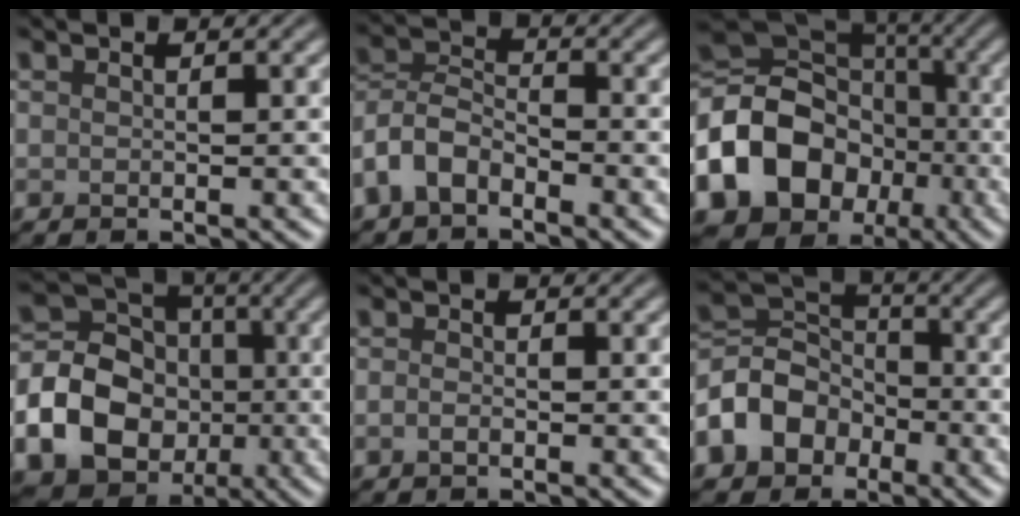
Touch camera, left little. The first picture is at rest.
{"total": 4.4, "force": [-2.7, 2.5, 2.5], "torque": [-0.054, 0.007, -0.065]}
{"total": 16.5, "force": [-5.2, 13.4, 8.1], "torque": [-0.192, -0.005, -0.109]}
{"total": 13.5, "force": [-3.5, 11.6, 5.8], "torque": [-0.118, -0.017, -0.082]}
{"total": 0.8, "force": [-0.4, 0.4, 0.6], "torque": [-0.014, -0.001, -0.009]}
{"total": 6.0, "force": [-2.7, 4.7, 2.6], "torque": [-0.046, 0.007, -0.067]}